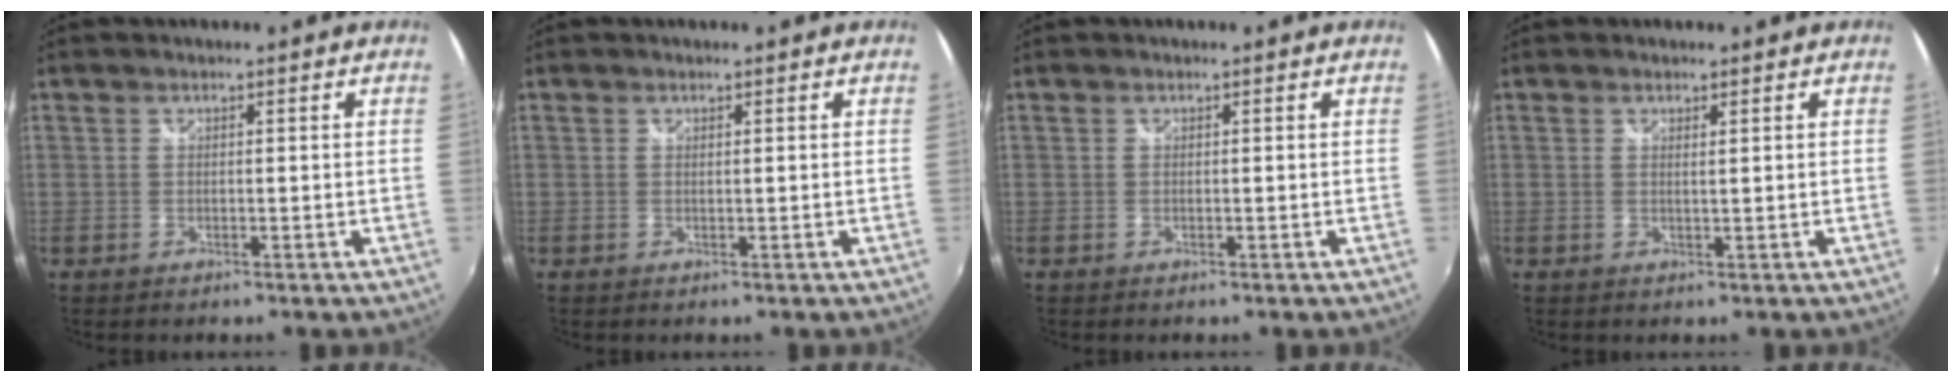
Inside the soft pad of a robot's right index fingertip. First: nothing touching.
{"total": 0.6, "force": [0.1, -0.4, -0.4], "torque": [0.007, -0.001, 0.000]}
{"total": 0.0}
{"total": 0.7, "force": [0.4, -0.5, 0.1], "torque": [0.000, 0.000, 0.006]}